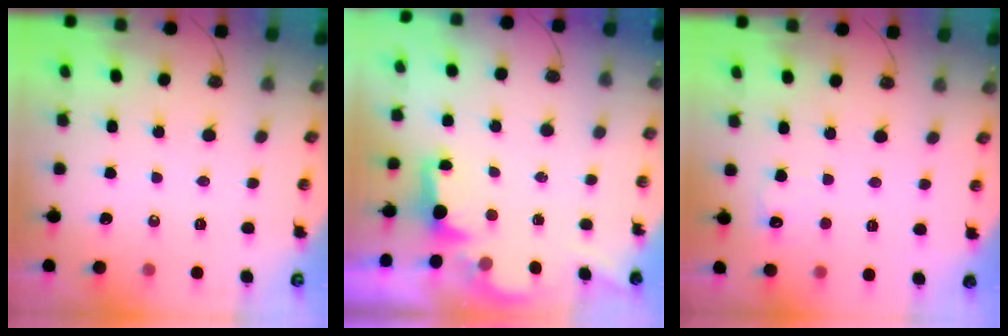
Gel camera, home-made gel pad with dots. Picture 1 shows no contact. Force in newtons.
{"total": 2.0, "press": 1.9, "slide": 0.8}
{"total": 4.7, "press": 4.6, "slide": 1.1}